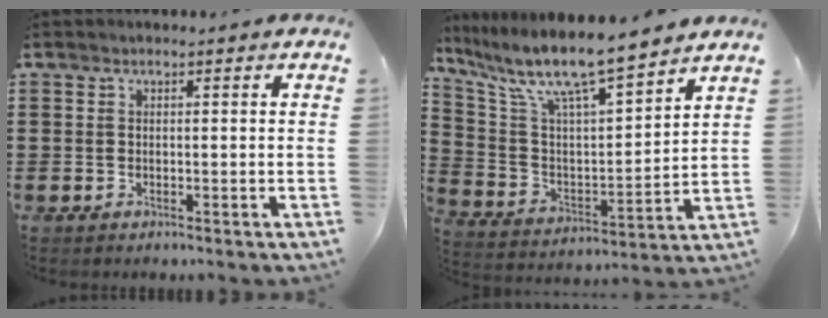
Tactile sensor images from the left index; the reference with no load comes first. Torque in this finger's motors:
{"motor_torque": [1.12, -1.02, 0.43, 0.21]}